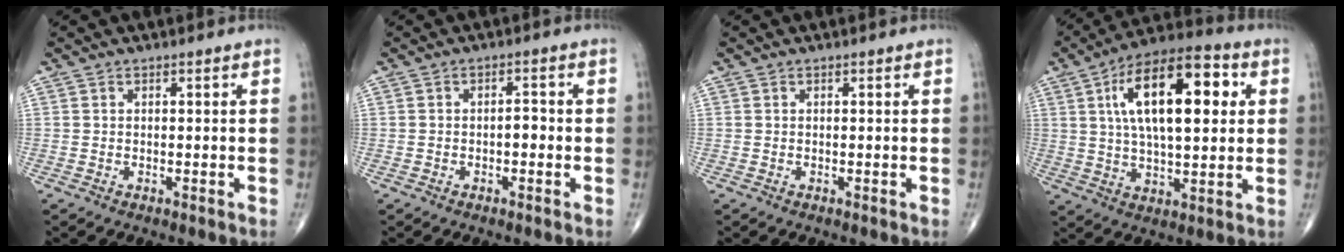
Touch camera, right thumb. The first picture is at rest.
{"total": 2.0, "force": [-0.5, 1.1, 1.6], "torque": [-0.012, 0.008, -0.012]}
{"total": 0.0}
{"total": 19.5, "force": [4.9, 8.4, 16.9], "torque": [-0.262, 0.012, 0.075]}